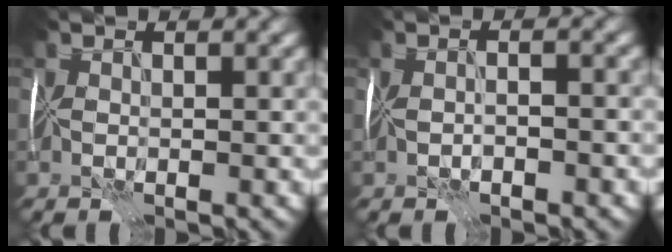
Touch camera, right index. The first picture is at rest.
{"total": 1.7, "force": [-1.1, 0.1, 1.3], "torque": [-0.014, 0.004, -0.016]}